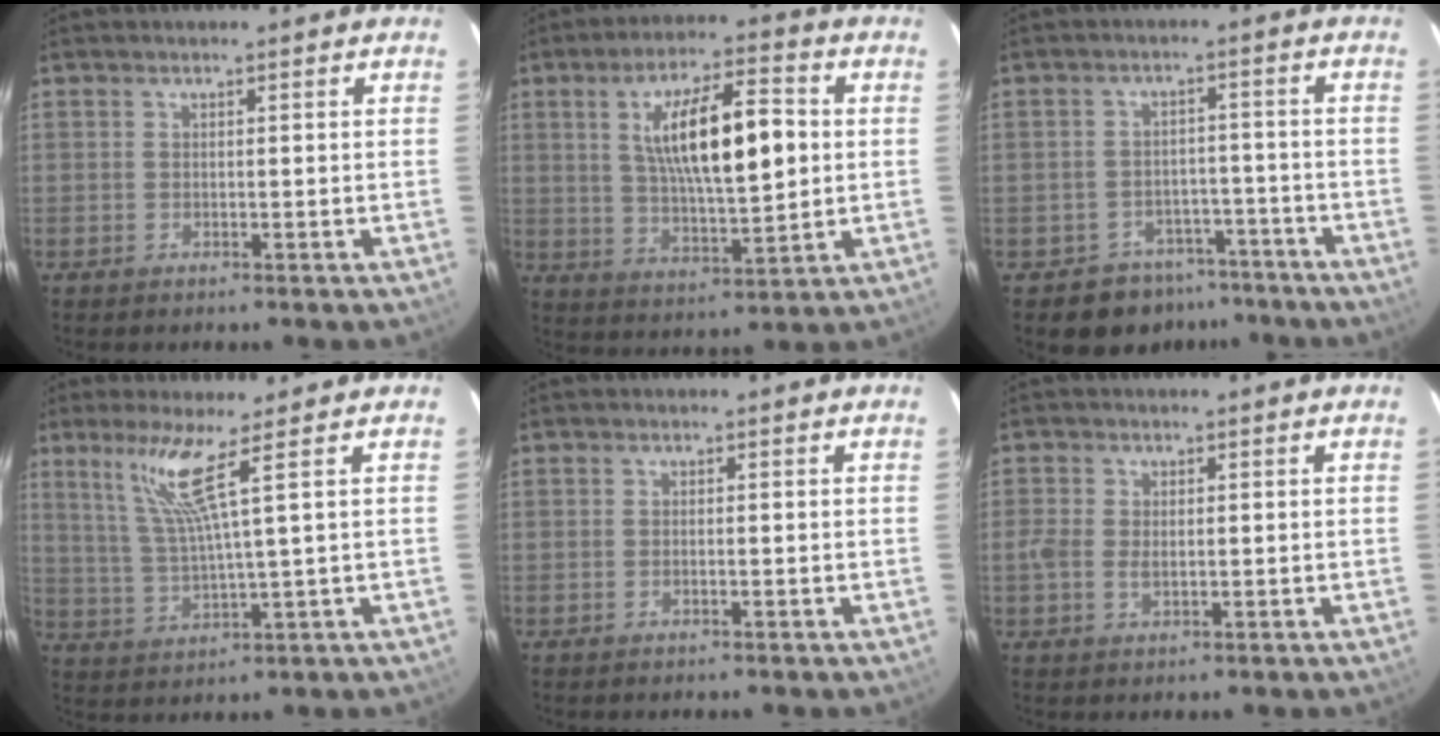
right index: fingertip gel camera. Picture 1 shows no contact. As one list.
[{"total": 15.2, "force": [2.6, 4.7, 14.2], "torque": [-0.241, 0.013, 0.051]}, {"total": 7.8, "force": [-5.7, 5.3, 0.8], "torque": [-0.018, 0.036, -0.068]}, {"total": 7.3, "force": [4.0, -1.5, 5.9], "torque": [-0.117, -0.005, 0.091]}, {"total": 0.5, "force": [-0.4, 0.1, 0.3], "torque": [-0.006, 0.001, -0.008]}, {"total": 3.1, "force": [-0.5, 1.8, 2.5], "torque": [-0.051, -0.001, -0.011]}]